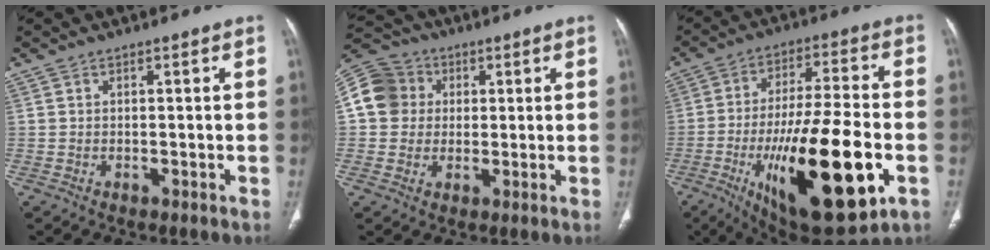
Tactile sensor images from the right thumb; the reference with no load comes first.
{"total": 10.1, "force": [1.5, 9.4, 3.5], "torque": [-0.058, 0.016, 0.018]}
{"total": 26.8, "force": [-8.3, 8.4, 24.0], "torque": [-0.395, -0.001, -0.116]}